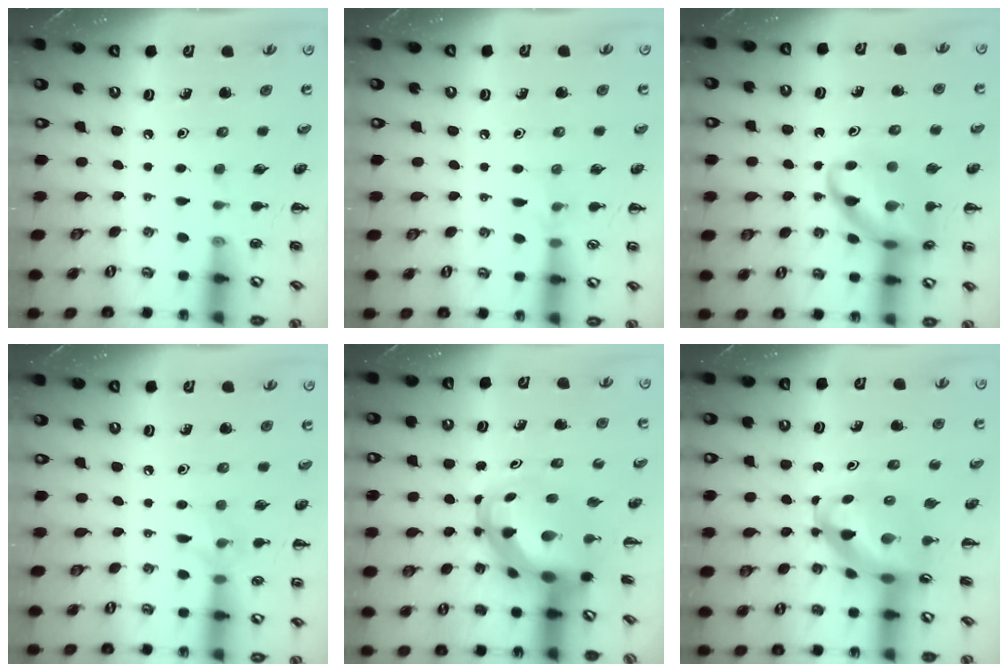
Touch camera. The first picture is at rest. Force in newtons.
{"total": 5.1, "press": 4.8, "slide": 1.9}
{"total": 14.6, "press": 14.5, "slide": 1.8}
{"total": 7.1, "press": 6.9, "slide": 1.6}
{"total": 6.2, "press": 6.0, "slide": 1.7}
{"total": 10.1, "press": 9.7, "slide": 2.8}